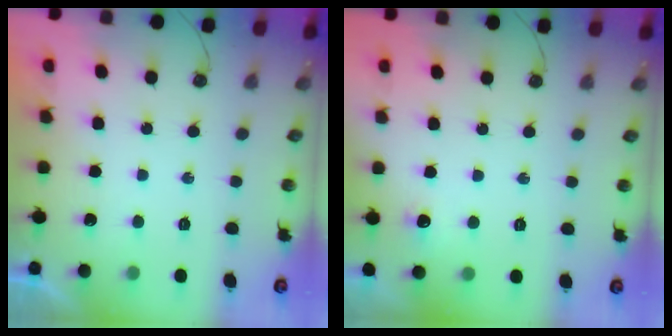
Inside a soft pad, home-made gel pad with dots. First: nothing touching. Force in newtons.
{"total": 4.6, "press": 4.5, "slide": 1.0}